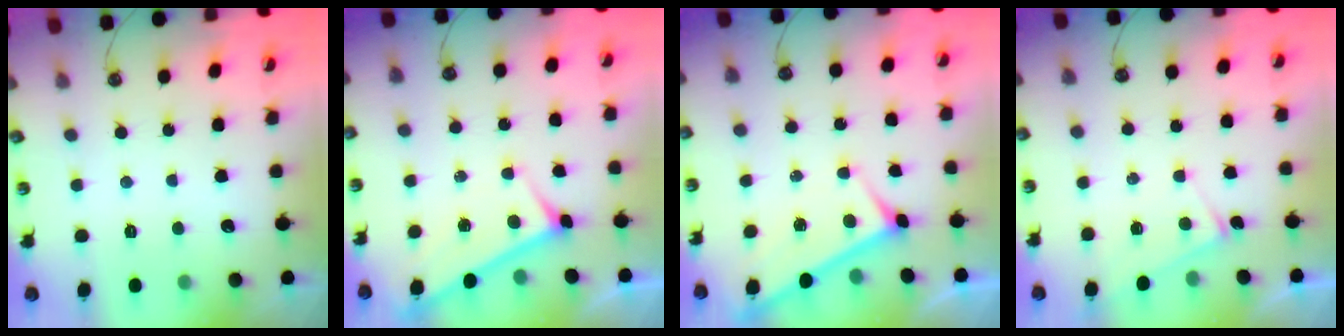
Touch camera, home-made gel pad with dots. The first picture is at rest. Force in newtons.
{"total": 3.4, "press": 3.4, "slide": 0.4}
{"total": 2.9, "press": 2.9, "slide": 0.3}
{"total": 2.9, "press": 2.9, "slide": 0.3}